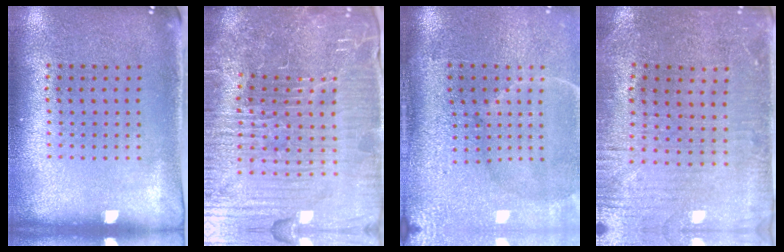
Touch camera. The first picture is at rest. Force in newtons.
{"total": 7.5, "press": 6.7, "slide": 3.4}
{"total": 4.7, "press": 3.9, "slide": 2.7}
{"total": 0.9, "press": 0.7, "slide": 0.6}